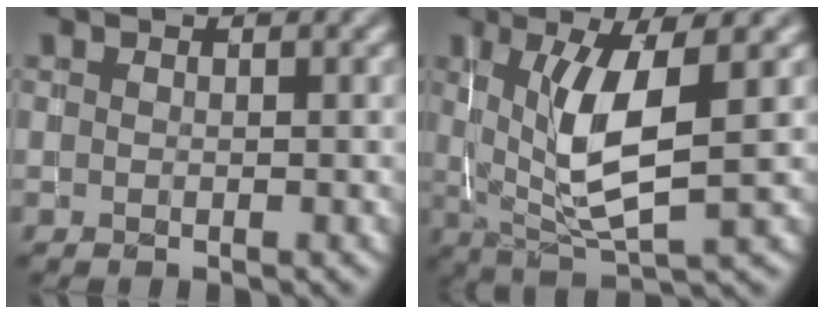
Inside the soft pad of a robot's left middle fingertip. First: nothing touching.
{"total": 6.6, "force": [0.7, 1.7, 6.3], "torque": [-0.123, -0.013, 0.020]}